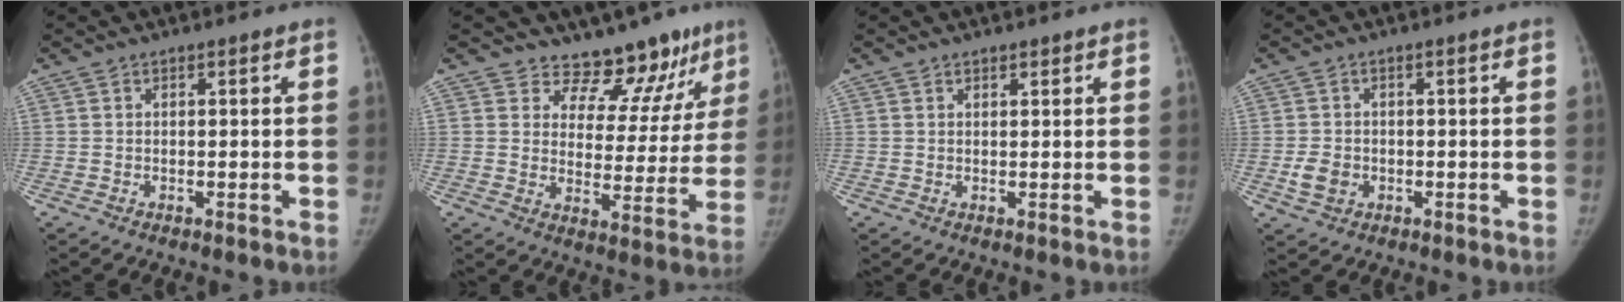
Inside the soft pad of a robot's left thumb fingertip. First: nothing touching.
{"total": 12.9, "force": [11.1, 5.9, 2.9], "torque": [0.016, -0.088, 0.139]}
{"total": 0.9, "force": [0.8, 0.4, 0.2], "torque": [0.003, -0.006, 0.011]}
{"total": 3.6, "force": [-0.9, 2.9, 1.9], "torque": [-0.029, 0.002, -0.011]}